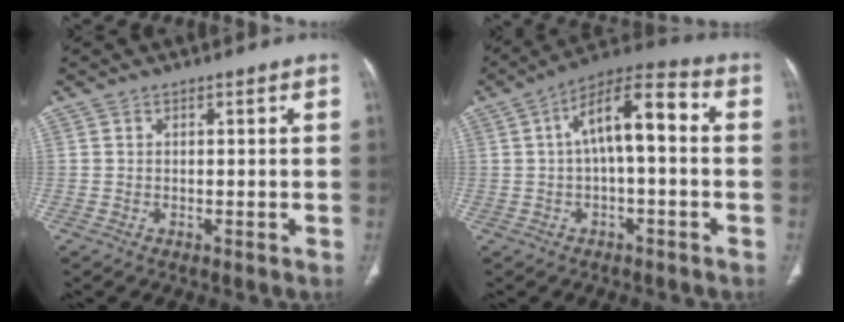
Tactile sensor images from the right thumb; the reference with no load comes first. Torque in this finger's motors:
{"motor_torque": [2.46, 2.54, 1.44, -0.46, 0.13]}